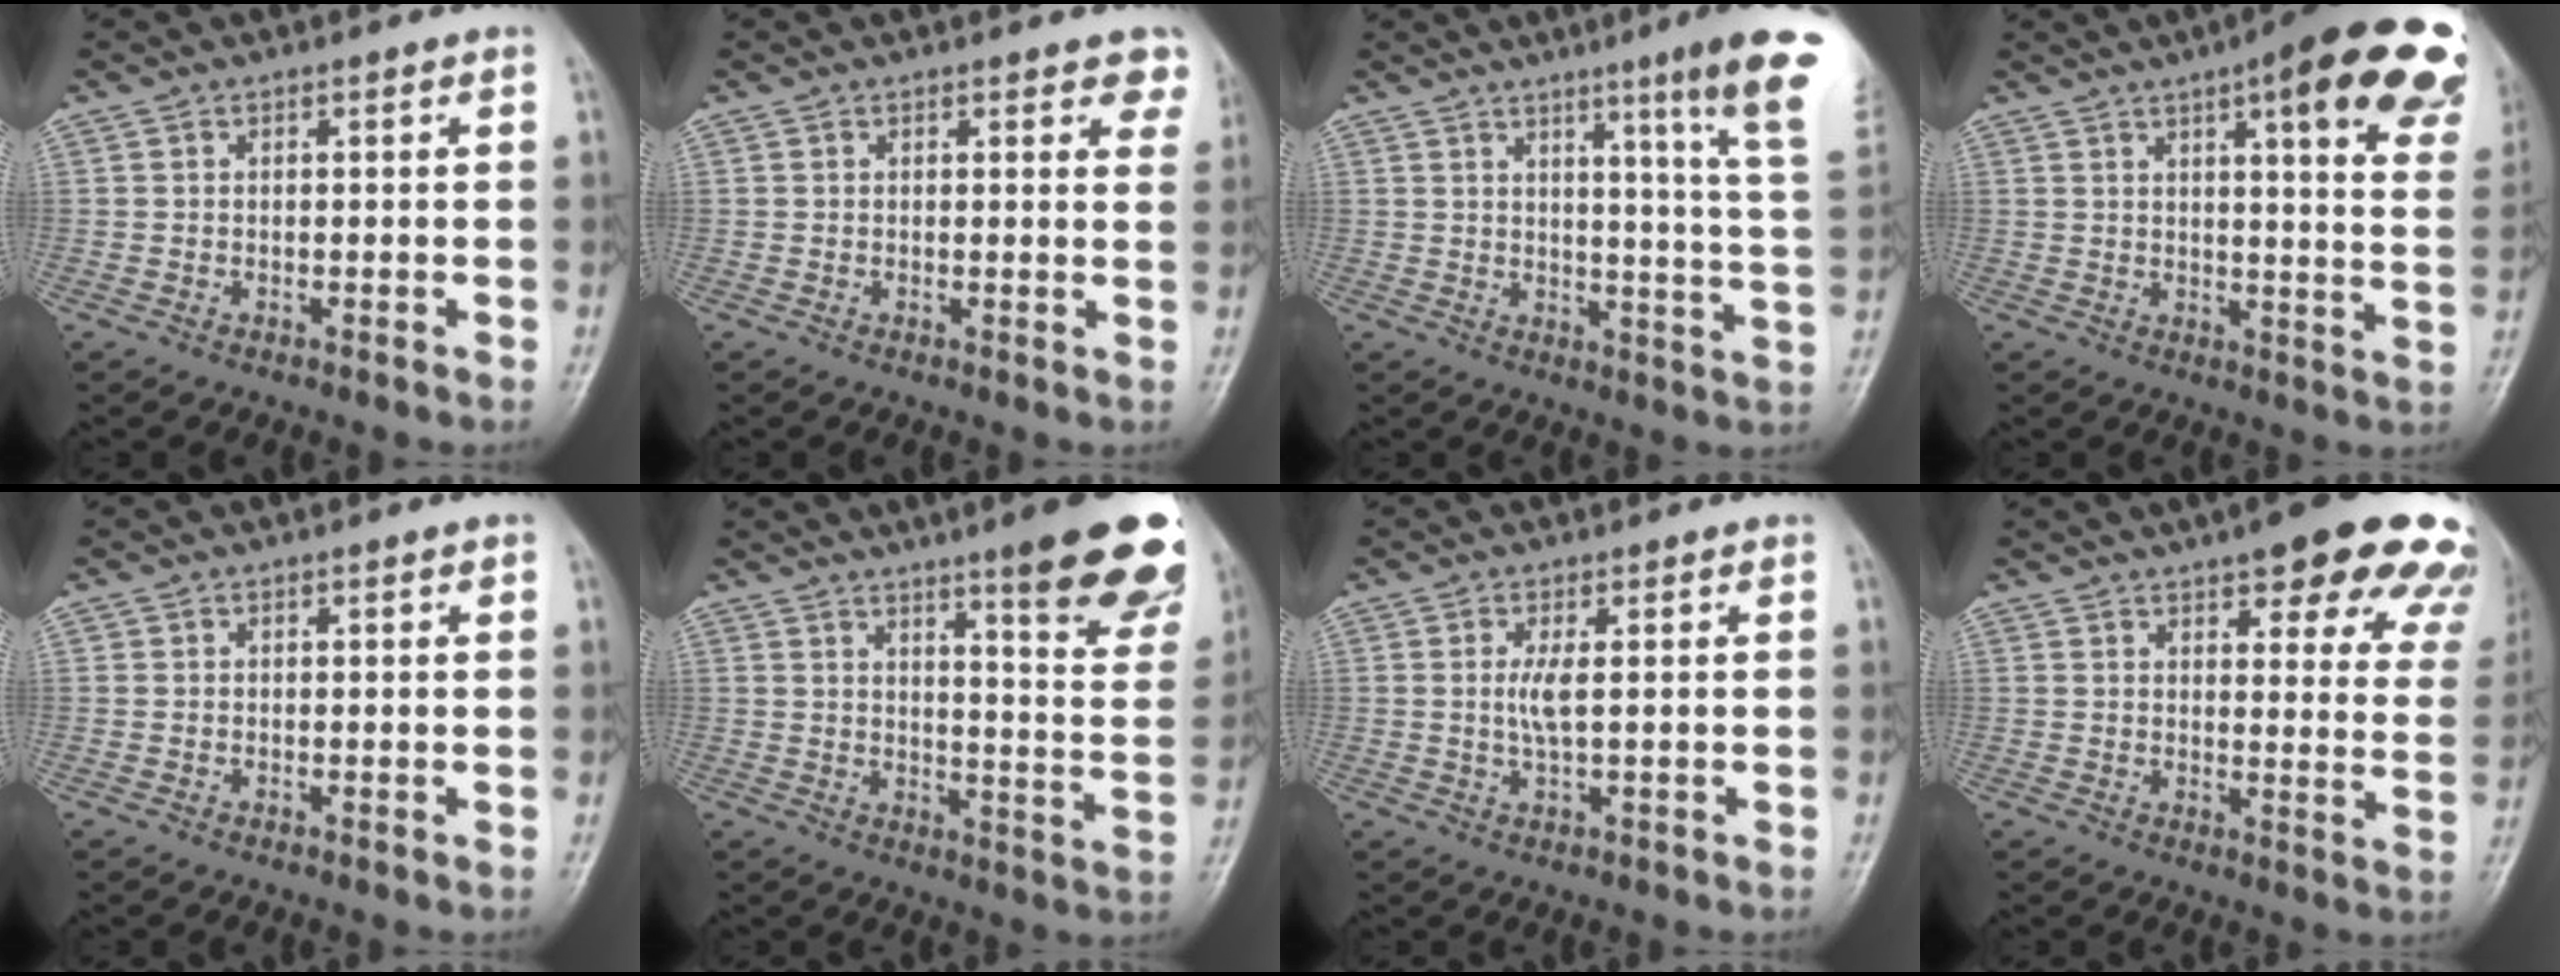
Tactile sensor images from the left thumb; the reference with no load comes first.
{"total": 4.7, "force": [3.4, 1.9, 2.8], "torque": [-0.001, -0.010, 0.028]}
{"total": 15.6, "force": [9.0, -0.4, 12.8], "torque": [-0.157, -0.060, 0.102]}
{"total": 23.4, "force": [13.2, 5.7, 18.5], "torque": [-0.202, -0.032, 0.151]}
{"total": 0.7, "force": [0.4, 0.4, 0.4], "torque": [-0.001, -0.002, 0.004]}
{"total": 20.0, "force": [12.6, 3.4, 15.2], "torque": [-0.162, -0.065, 0.161]}
{"total": 3.1, "force": [0.6, 0.6, 3.0], "torque": [-0.065, -0.005, 0.014]}
{"total": 21.6, "force": [14.3, 6.3, 14.9], "torque": [-0.146, -0.044, 0.159]}